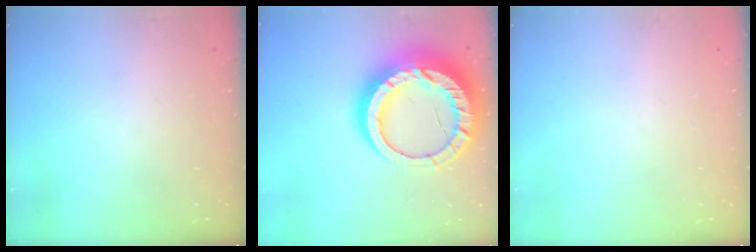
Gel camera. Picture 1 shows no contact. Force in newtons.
{"total": 23.7, "press": 23.7, "slide": 2.1}
{"total": 0.0}